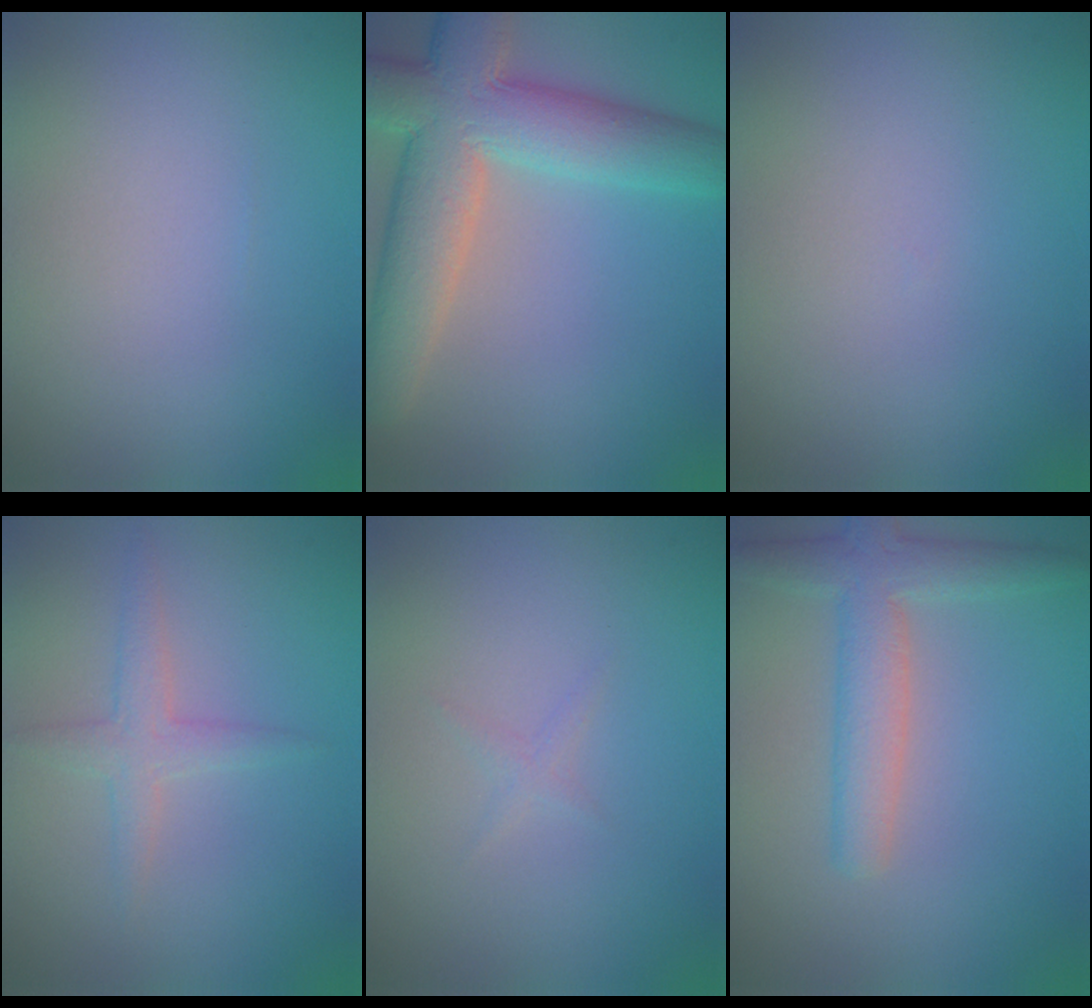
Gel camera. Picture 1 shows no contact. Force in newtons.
{"total": 10.2, "press": 10.2, "slide": 0.9}
{"total": 0.0}
{"total": 1.9, "press": 1.9, "slide": 0.1}
{"total": 0.6, "press": 0.6, "slide": 0.0}
{"total": 4.1, "press": 4.1, "slide": 0.2}